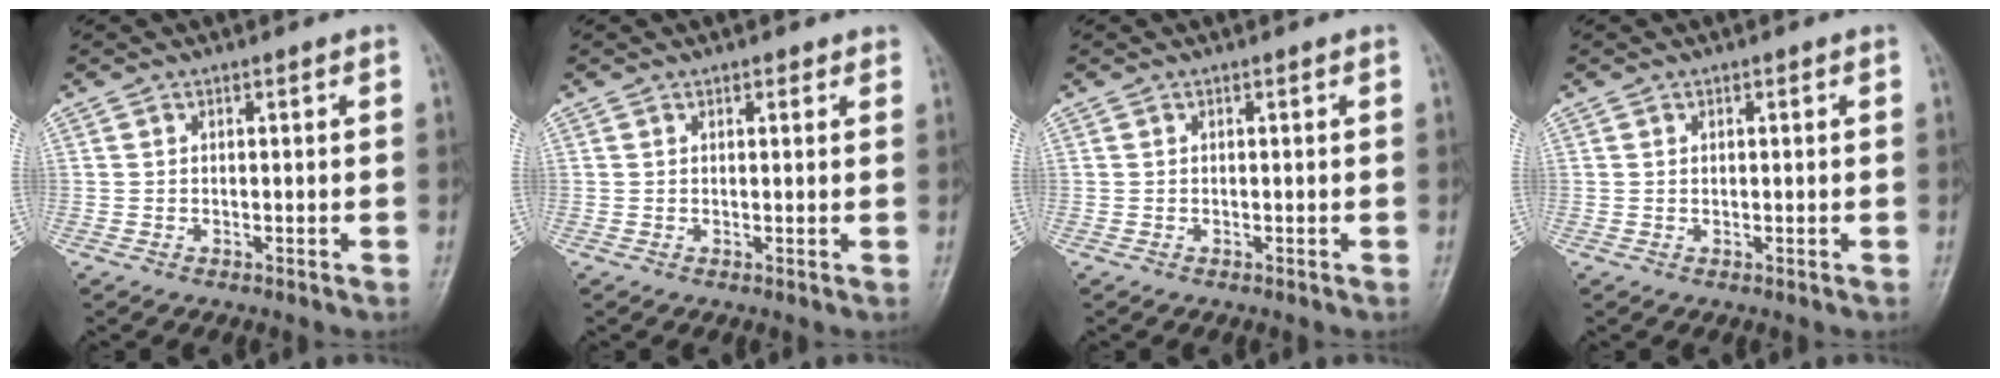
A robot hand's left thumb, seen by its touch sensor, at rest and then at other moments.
{"total": 1.4, "force": [1.0, 0.7, 0.7], "torque": [-0.001, -0.004, 0.009]}
{"total": 0.0}
{"total": 0.5, "force": [0.2, 0.4, 0.3], "torque": [-0.004, 0.000, 0.003]}